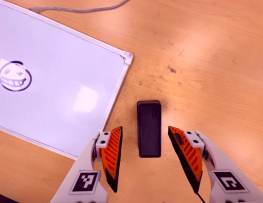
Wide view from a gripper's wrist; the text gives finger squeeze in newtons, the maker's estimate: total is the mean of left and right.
{"total": 0.0}